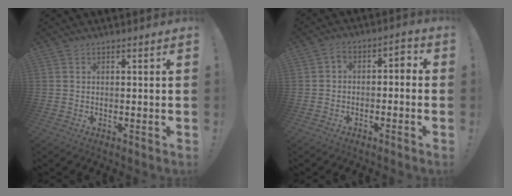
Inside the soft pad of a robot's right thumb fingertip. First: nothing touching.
{"total": 4.7, "force": [-3.5, 2.5, 1.7], "torque": [-0.021, 0.021, -0.066]}